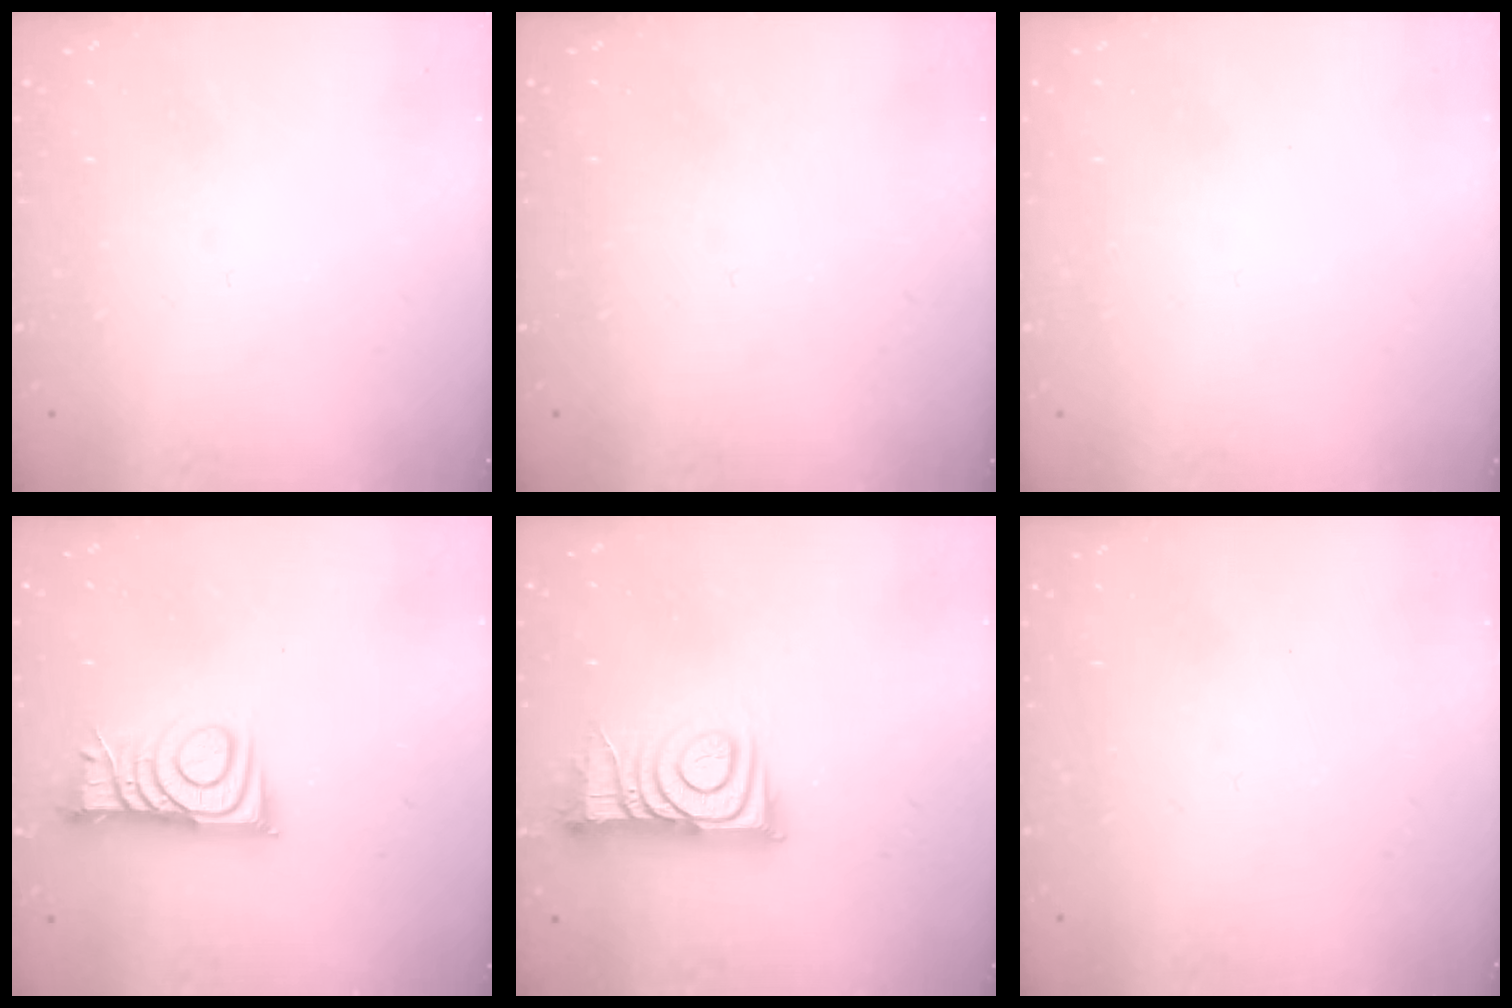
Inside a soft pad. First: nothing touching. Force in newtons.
{"total": 0.0}
{"total": 1.6, "press": 1.6, "slide": 0.1}
{"total": 8.8, "press": 8.8, "slide": 0.1}
{"total": 10.8, "press": 10.8, "slide": 0.3}
{"total": 1.7, "press": 1.6, "slide": 0.1}